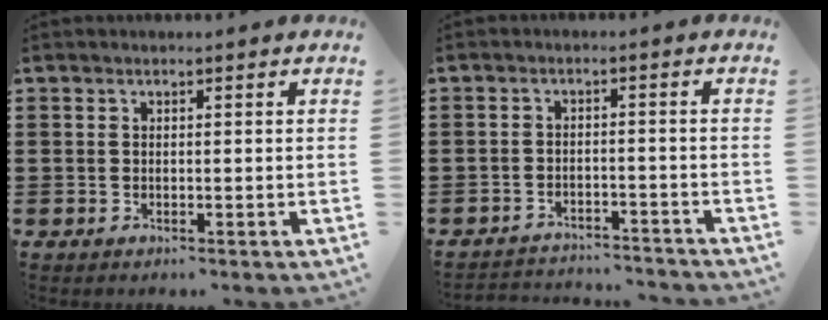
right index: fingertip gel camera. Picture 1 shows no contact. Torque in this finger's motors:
{"motor_torque": [-1.00, -1.14, -0.11, -0.08]}